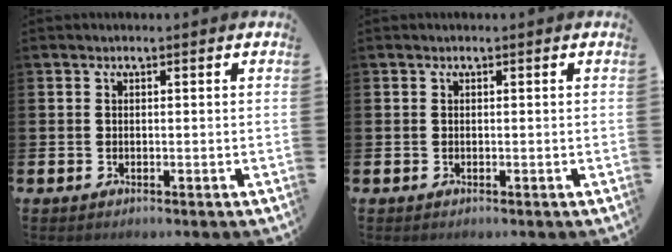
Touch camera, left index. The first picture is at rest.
{"total": 0.0}